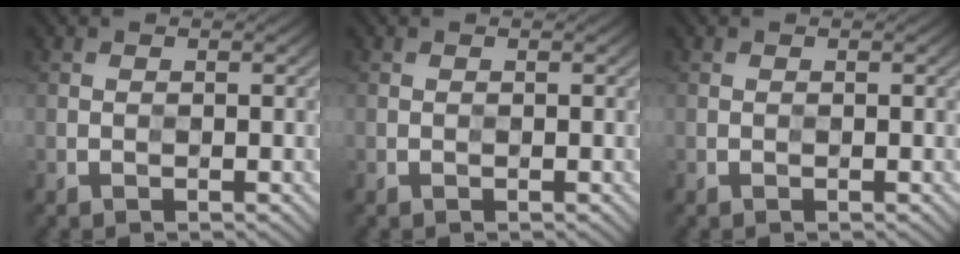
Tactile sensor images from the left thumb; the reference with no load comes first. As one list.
[{"total": 0.0}, {"total": 0.0}]